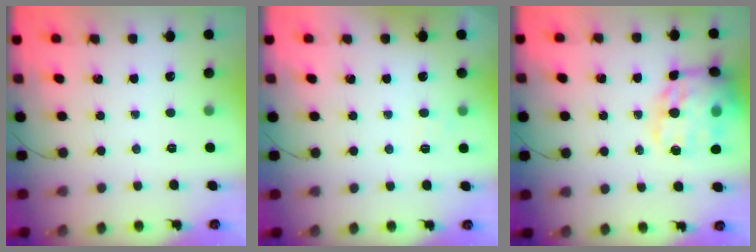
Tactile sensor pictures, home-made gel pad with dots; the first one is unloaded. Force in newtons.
{"total": 3.7, "press": 3.6, "slide": 1.1}
{"total": 23.4, "press": 23.1, "slide": 3.5}